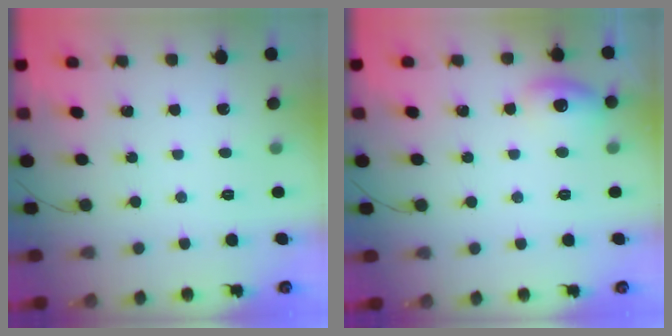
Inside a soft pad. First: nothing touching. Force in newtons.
{"total": 8.3, "press": 8.2, "slide": 1.4}